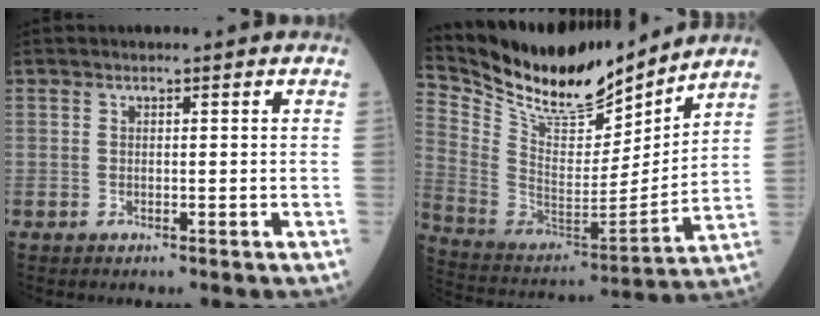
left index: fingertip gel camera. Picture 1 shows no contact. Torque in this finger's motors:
{"motor_torque": [0.95, -1.19, 0.21, 0.08]}